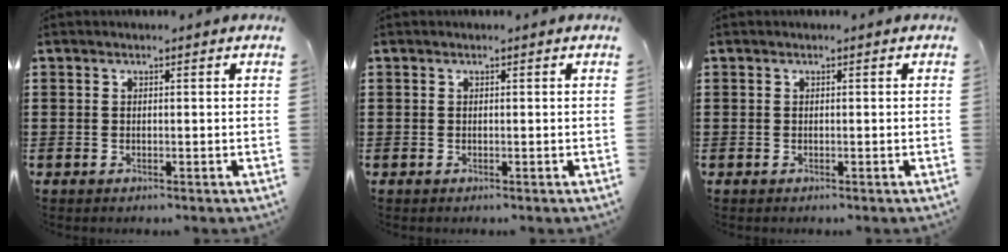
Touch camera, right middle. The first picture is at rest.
{"total": 0.0}
{"total": 0.0}